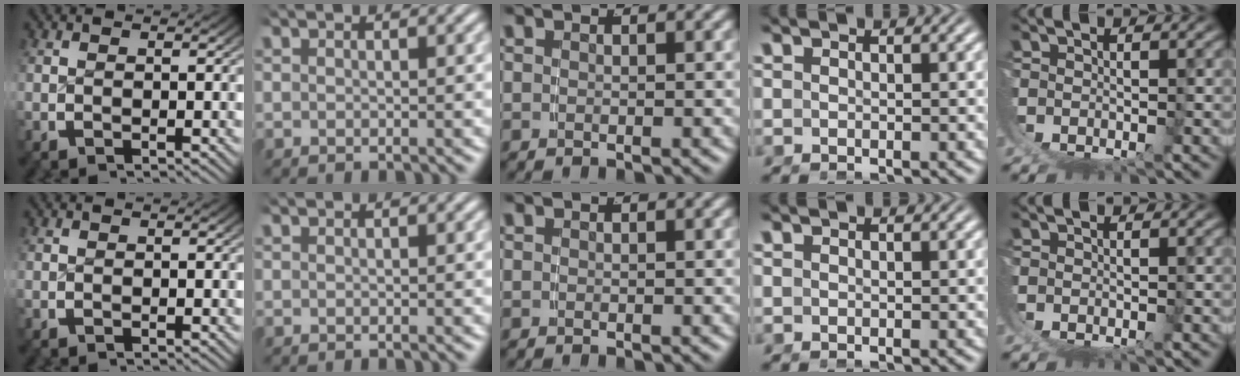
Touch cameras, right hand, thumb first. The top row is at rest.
{}